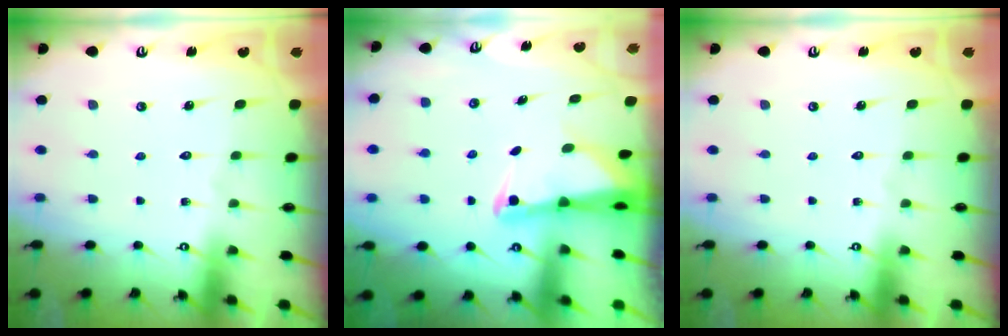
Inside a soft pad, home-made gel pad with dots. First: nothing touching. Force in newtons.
{"total": 2.4, "press": 2.4, "slide": 0.5}
{"total": 0.0}